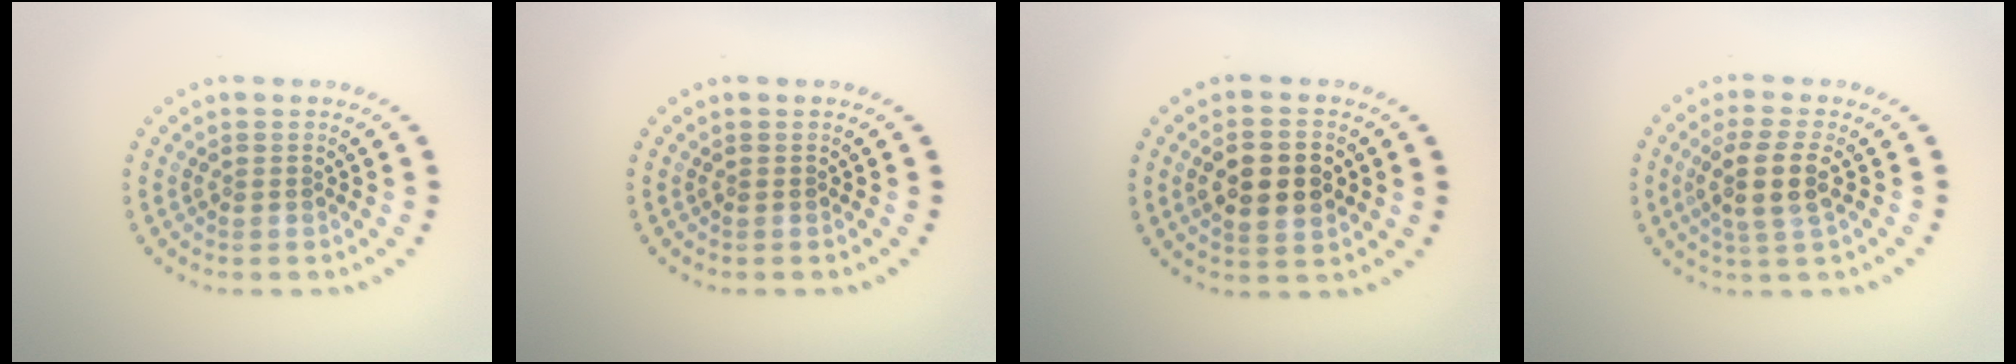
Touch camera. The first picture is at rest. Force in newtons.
{"total": 0.0}
{"total": 4.9, "press": 4.8, "slide": 0.4}
{"total": 3.4, "press": 2.9, "slide": 1.6}